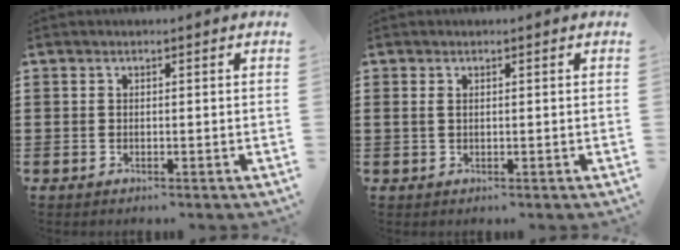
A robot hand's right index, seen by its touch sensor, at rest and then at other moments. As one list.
[{"total": 0.9, "force": [0.2, 0.4, 0.7], "torque": [-0.016, 0.005, 0.003]}]